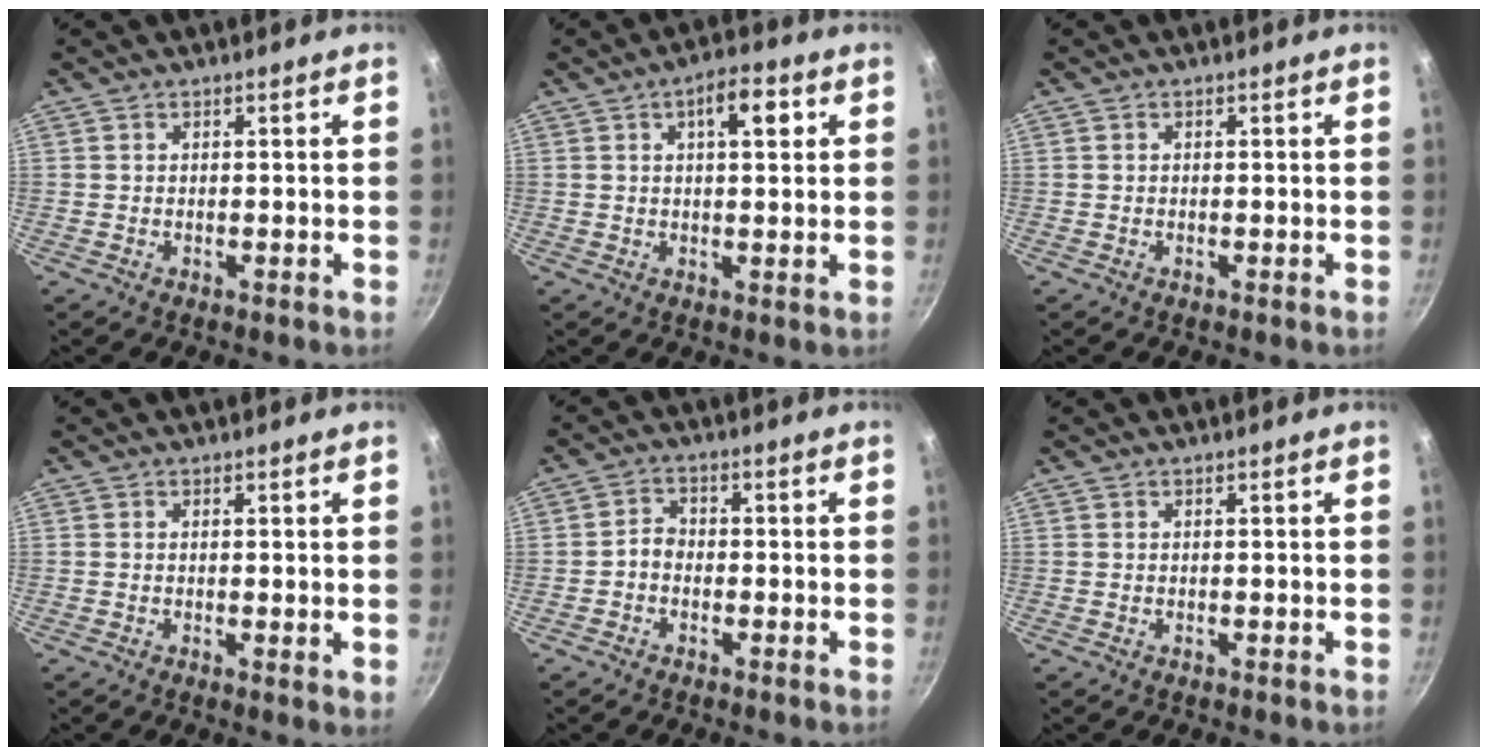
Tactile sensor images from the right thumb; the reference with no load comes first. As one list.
[{"total": 7.0, "force": [2.2, 2.9, 5.9], "torque": [-0.070, 0.004, 0.028]}, {"total": 0.0}, {"total": 1.3, "force": [0.3, 0.3, 1.2], "torque": [-0.019, -0.004, 0.001]}, {"total": 2.6, "force": [-1.1, 2.0, 1.4], "torque": [-0.019, 0.020, -0.027]}, {"total": 0.0}]